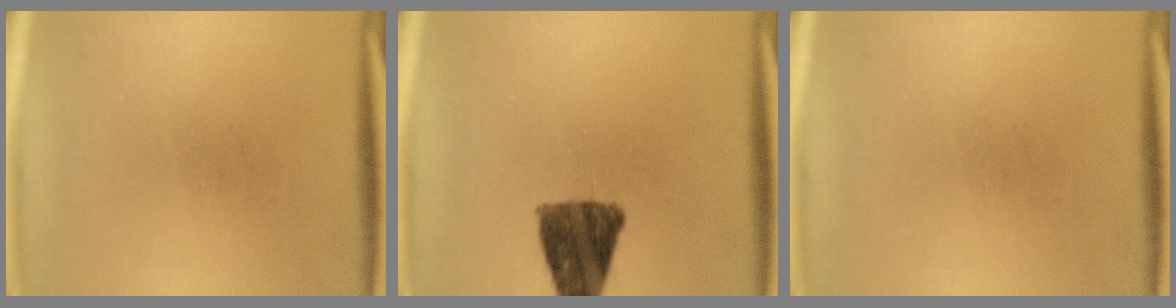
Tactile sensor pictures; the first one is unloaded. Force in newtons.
{"total": 10.9}
{"total": 0.0}